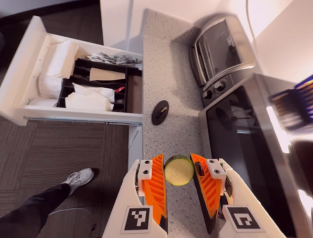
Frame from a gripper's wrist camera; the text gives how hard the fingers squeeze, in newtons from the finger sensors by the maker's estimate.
{"total": 10.4, "left": 10.7, "right": 10.2}